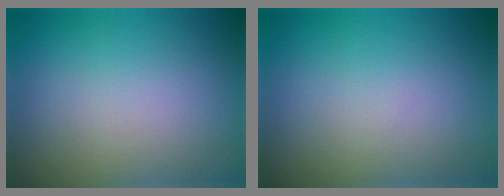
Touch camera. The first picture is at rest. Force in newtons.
{"total": 0.0}